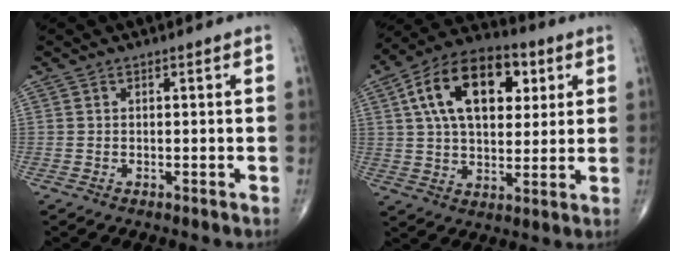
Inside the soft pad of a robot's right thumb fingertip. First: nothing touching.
{"total": 19.2, "force": [6.0, 11.3, 14.4], "torque": [-0.211, 0.006, 0.093]}